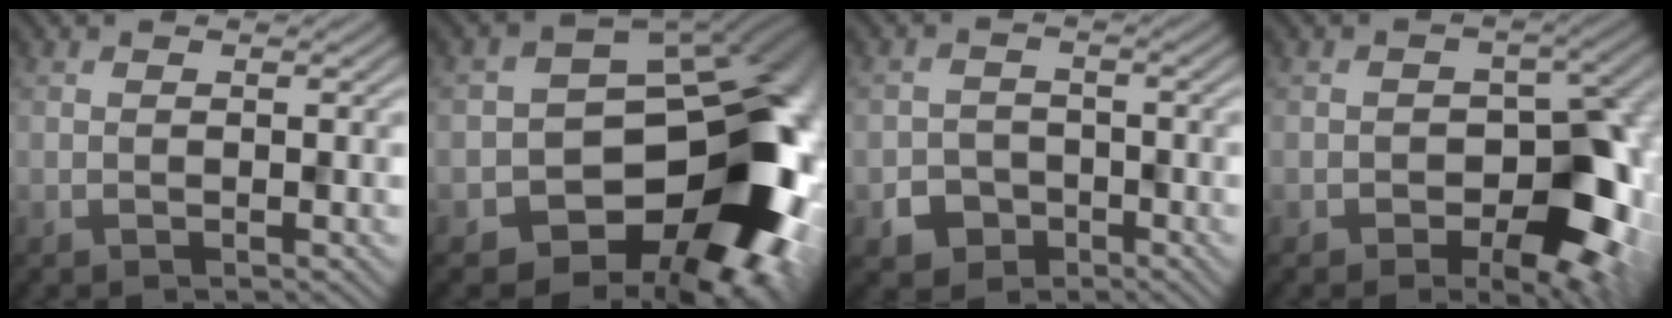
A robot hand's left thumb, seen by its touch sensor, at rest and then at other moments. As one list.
[{"total": 20.0, "force": [-5.9, 14.8, 12.2], "torque": [-0.128, -0.027, -0.071]}, {"total": 3.8, "force": [-2.1, 3.0, 1.1], "torque": [-0.018, -0.006, -0.040]}, {"total": 10.8, "force": [-3.2, 7.1, 7.5], "torque": [-0.076, -0.022, -0.043]}]